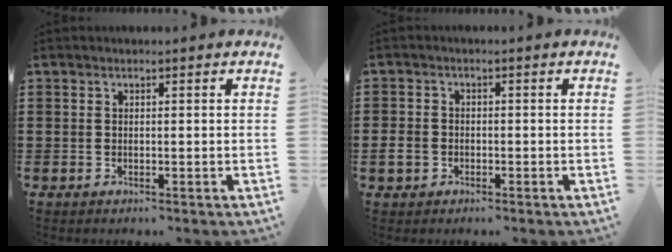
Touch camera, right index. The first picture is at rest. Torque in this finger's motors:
{"motor_torque": [0.86, 0.81, 0.31, 0.03]}